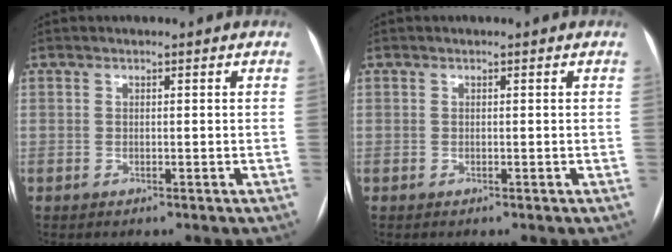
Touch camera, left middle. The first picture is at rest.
{"total": 0.0}